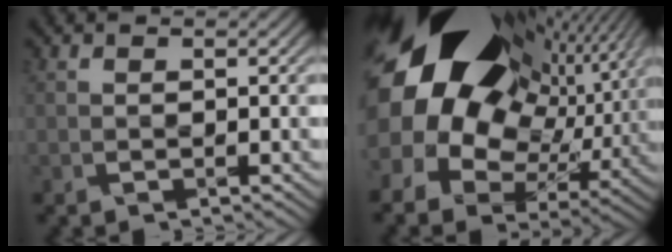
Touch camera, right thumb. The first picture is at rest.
{"total": 21.6, "force": [6.7, 15.2, 13.8], "torque": [-0.297, 0.011, 0.127]}